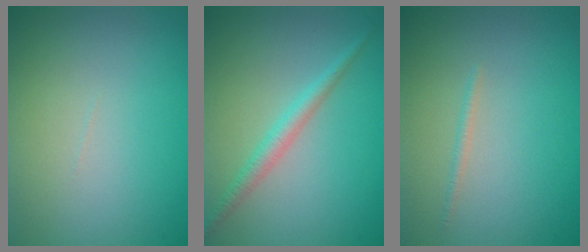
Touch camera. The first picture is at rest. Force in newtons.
{"total": 2.1, "press": 2.1, "slide": 0.1}
{"total": 0.6, "press": 0.6, "slide": 0.1}